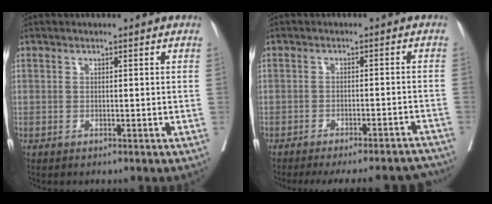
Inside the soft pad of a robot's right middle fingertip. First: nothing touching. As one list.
[{"total": 16.6, "force": [-15.6, 2.2, 5.4], "torque": [-0.064, -0.002, -0.187]}]